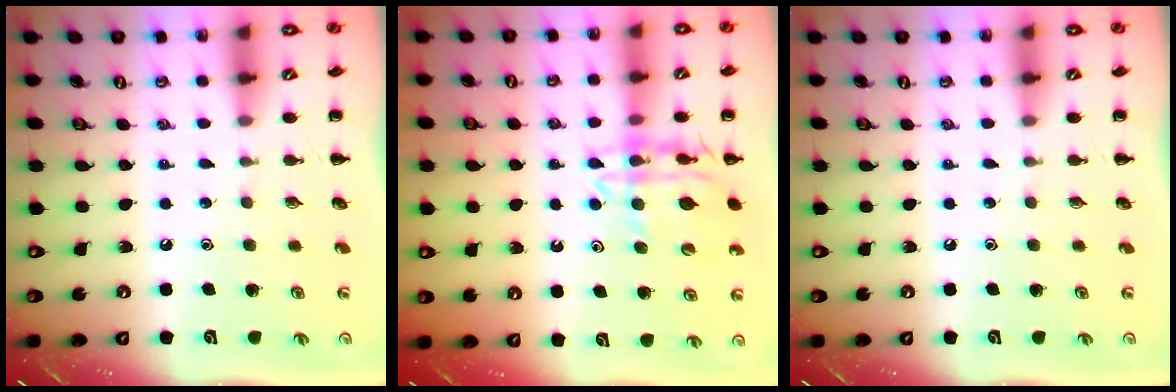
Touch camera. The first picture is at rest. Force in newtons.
{"total": 12.2, "press": 11.9, "slide": 3.0}
{"total": 0.0}